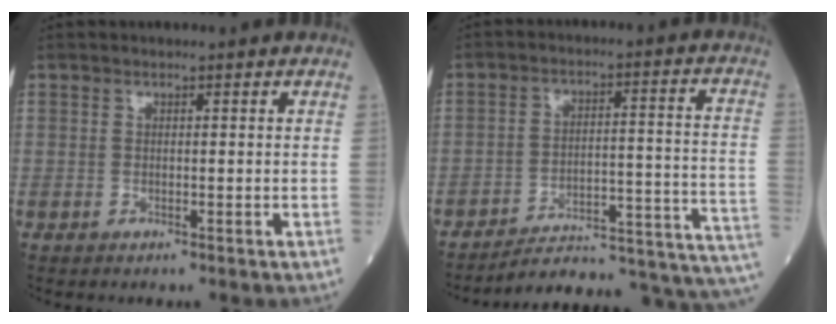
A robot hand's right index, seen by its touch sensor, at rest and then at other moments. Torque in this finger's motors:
{"motor_torque": [-0.72, -0.89, 0.00, 0.04]}